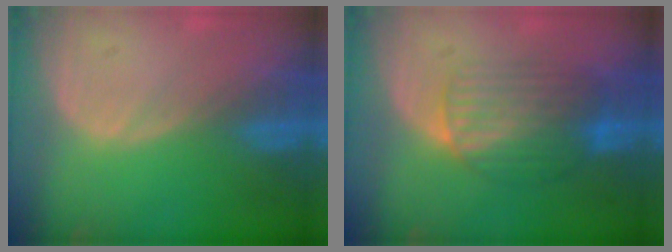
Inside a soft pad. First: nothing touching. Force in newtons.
{"total": 6.5, "press": 6.4, "slide": 1.0}